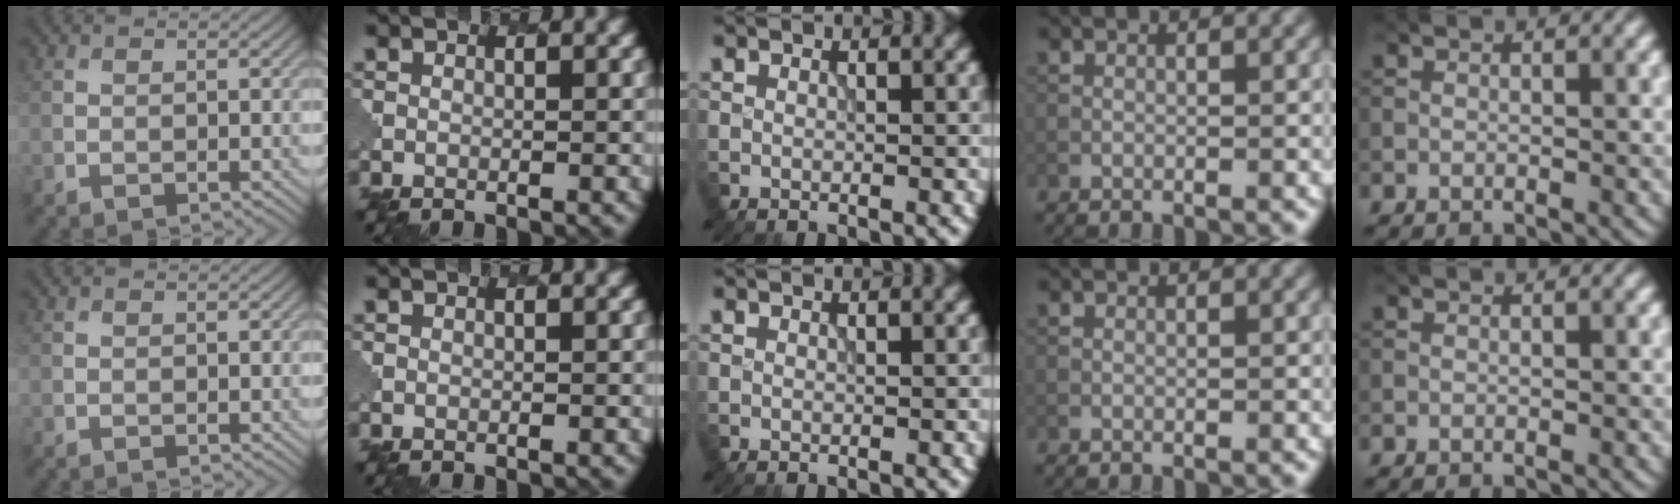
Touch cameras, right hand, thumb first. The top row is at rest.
{}